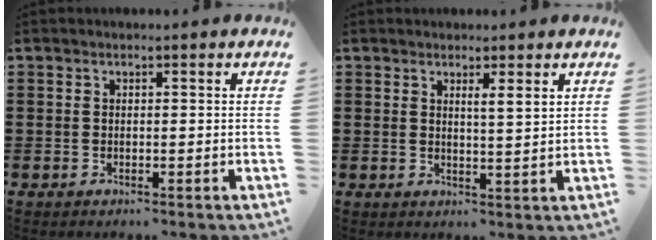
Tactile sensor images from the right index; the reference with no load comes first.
{"total": 2.0, "force": [1.4, -0.3, 1.5], "torque": [-0.032, -0.001, 0.024]}